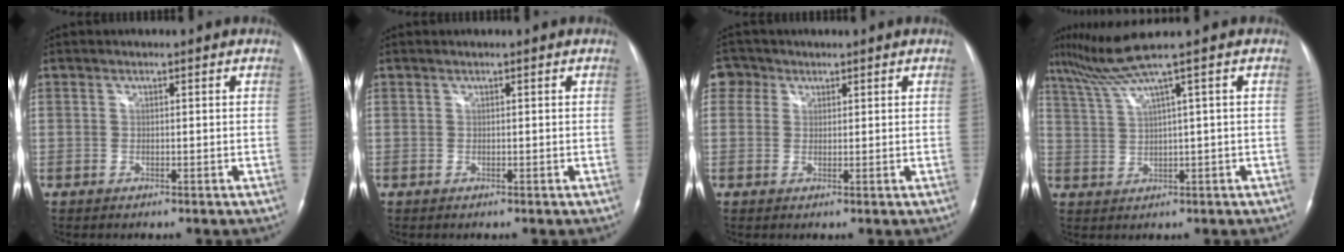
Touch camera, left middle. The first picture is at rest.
{"total": 0.0}
{"total": 2.9, "force": [1.5, 2.5, 0.2], "torque": [0.002, 0.011, 0.022]}
{"total": 5.6, "force": [3.7, -2.3, 3.5], "torque": [-0.082, 0.011, 0.081]}